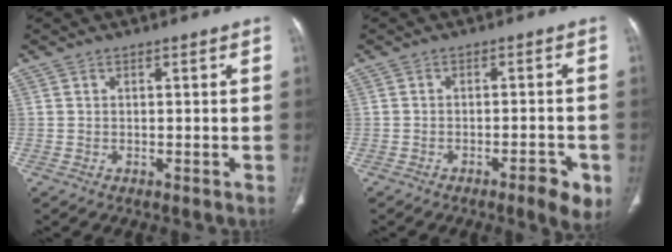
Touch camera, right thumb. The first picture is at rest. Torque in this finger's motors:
{"motor_torque": [0.66, 0.77, -0.17, 0.10, 0.15]}